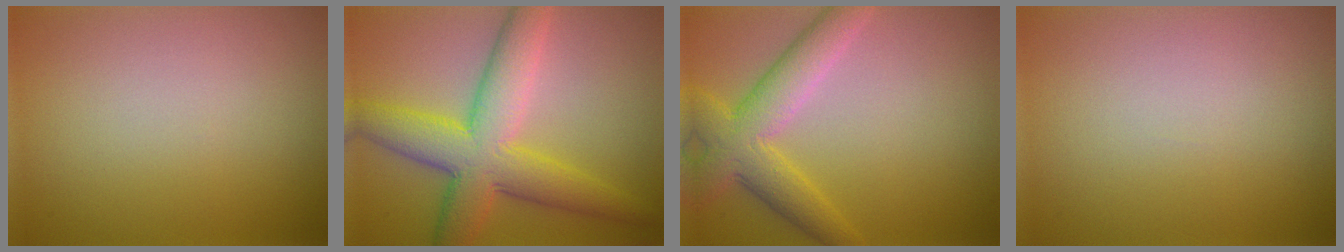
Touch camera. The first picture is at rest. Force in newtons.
{"total": 8.2, "press": 8.2, "slide": 0.1}
{"total": 5.4, "press": 5.4, "slide": 0.2}
{"total": 0.0}